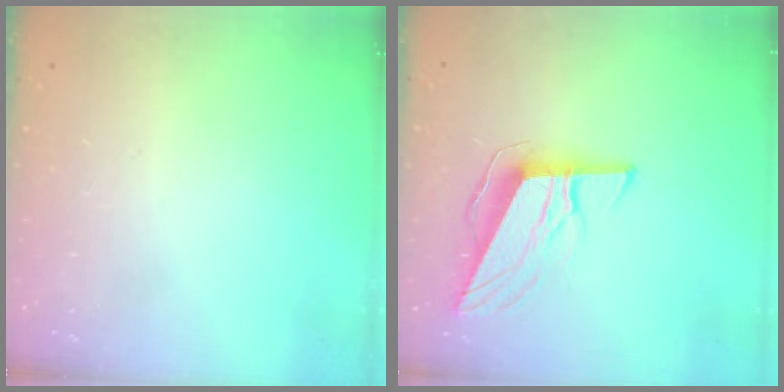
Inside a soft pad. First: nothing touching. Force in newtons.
{"total": 10.7, "press": 10.2, "slide": 3.3}